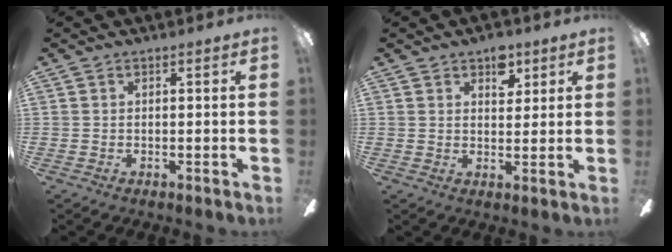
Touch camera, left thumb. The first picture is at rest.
{"total": 6.4, "force": [4.0, 3.7, 3.4], "torque": [-0.028, -0.014, 0.065]}